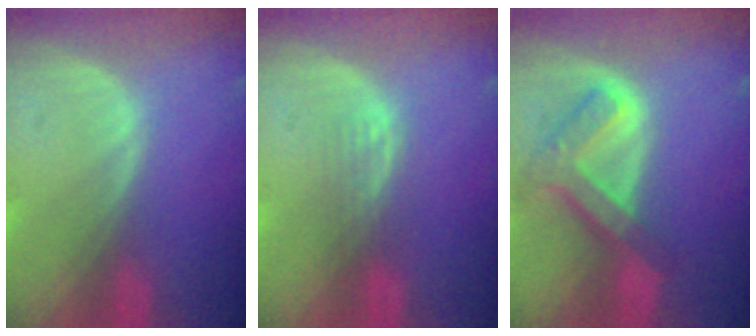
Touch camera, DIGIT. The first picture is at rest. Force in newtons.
{"total": 2.4, "press": 2.3, "slide": 0.4}
{"total": 7.7, "press": 6.5, "slide": 4.0}